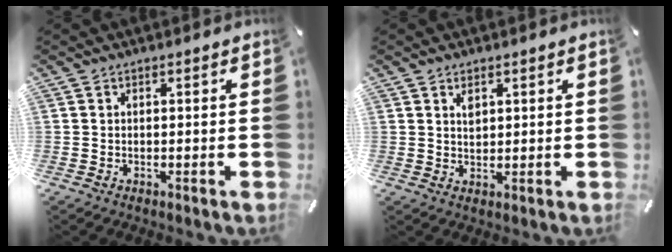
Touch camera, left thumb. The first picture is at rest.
{"total": 2.1, "force": [1.1, 1.4, 1.2], "torque": [-0.017, -0.003, 0.019]}